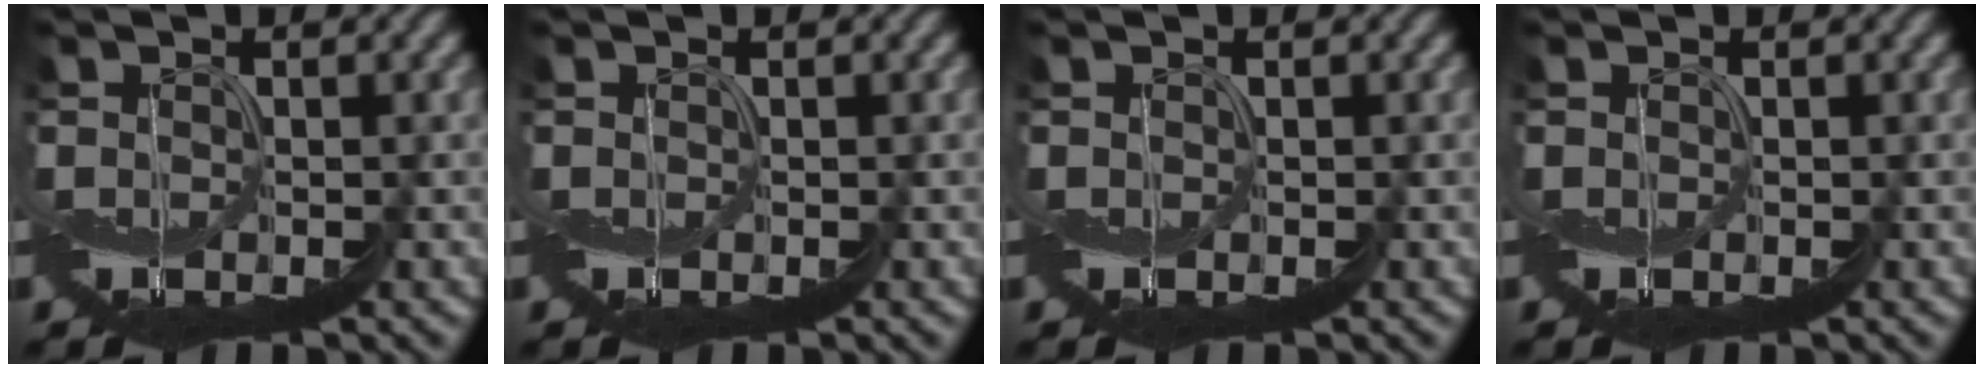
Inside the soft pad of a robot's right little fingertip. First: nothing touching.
{"total": 0.0}
{"total": 0.0}
{"total": 0.0}